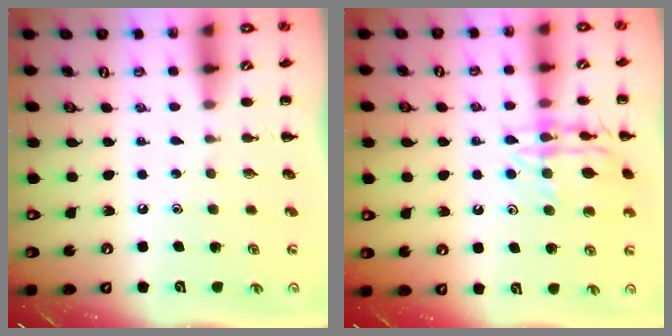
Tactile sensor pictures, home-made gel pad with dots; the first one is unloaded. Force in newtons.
{"total": 14.3, "press": 14.3, "slide": 1.1}